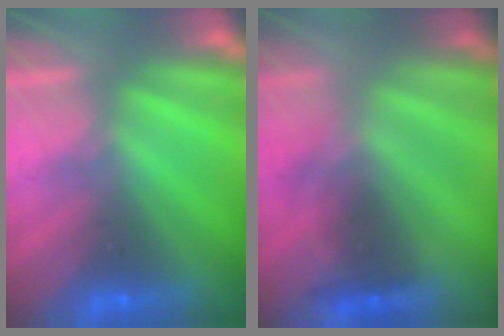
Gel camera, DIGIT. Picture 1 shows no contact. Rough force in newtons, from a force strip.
{"total": 2.3}